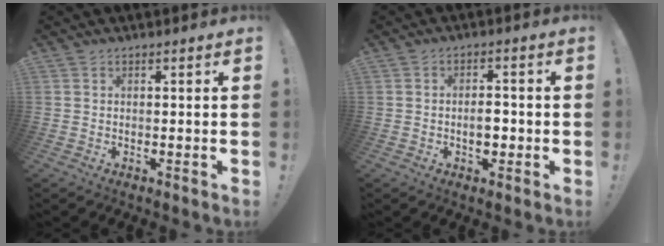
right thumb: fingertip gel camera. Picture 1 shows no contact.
{"total": 4.7, "force": [-1.3, 2.8, 3.6], "torque": [-0.043, 0.005, -0.026]}